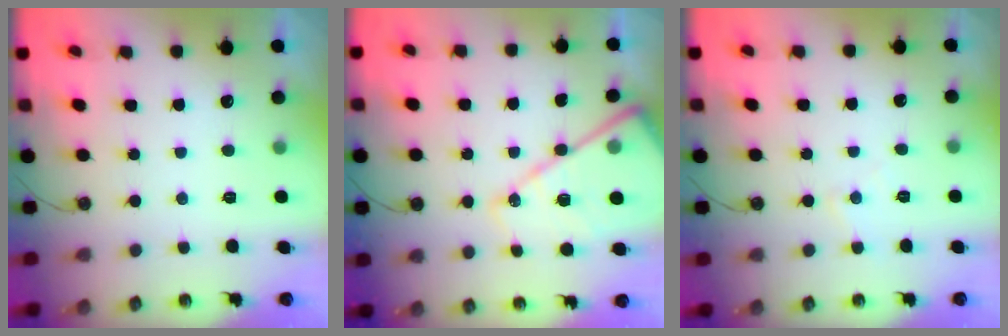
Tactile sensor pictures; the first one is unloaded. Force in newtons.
{"total": 16.9, "press": 16.8, "slide": 1.5}
{"total": 4.4, "press": 4.3, "slide": 0.7}